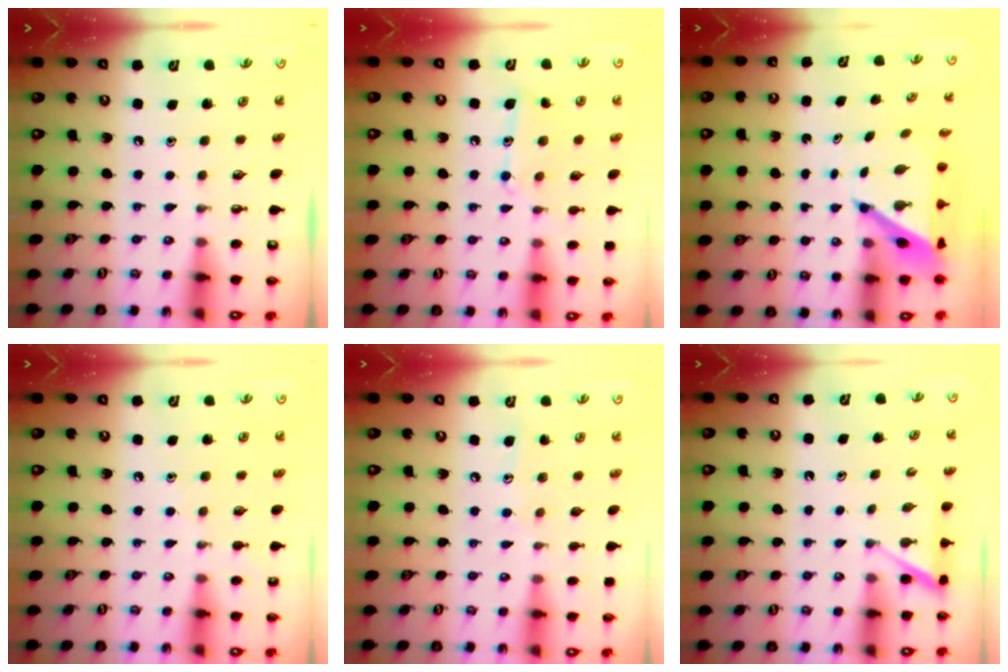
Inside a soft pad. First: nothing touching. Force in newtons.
{"total": 9.7, "press": 9.7, "slide": 0.5}
{"total": 5.6, "press": 5.6, "slide": 0.4}
{"total": 4.5, "press": 4.5, "slide": 0.4}
{"total": 6.3, "press": 6.3, "slide": 0.5}
{"total": 4.1, "press": 4.1, "slide": 0.2}